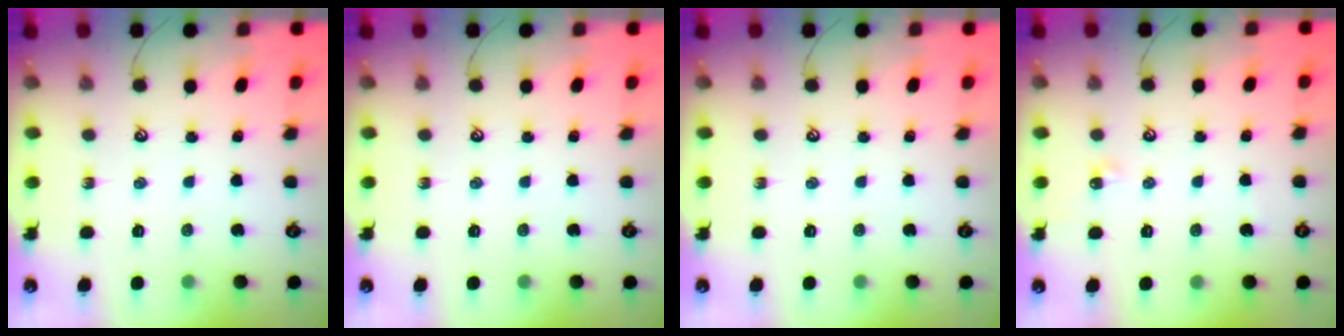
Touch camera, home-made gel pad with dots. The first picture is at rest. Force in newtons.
{"total": 0.0}
{"total": 0.0}
{"total": 3.2, "press": 3.2, "slide": 0.5}